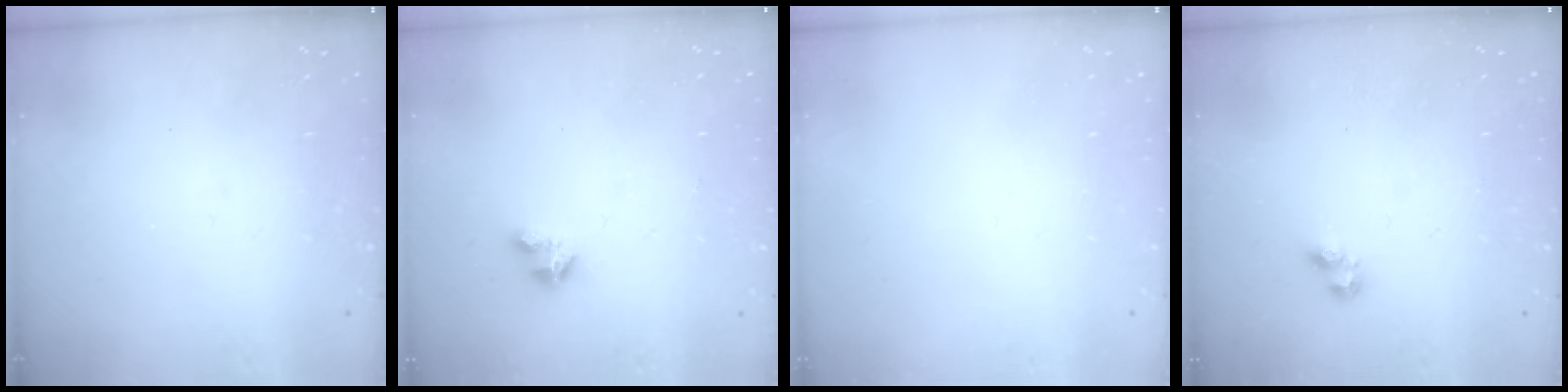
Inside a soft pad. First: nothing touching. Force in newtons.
{"total": 2.8, "press": 2.8, "slide": 0.2}
{"total": 0.0}
{"total": 2.4, "press": 2.3, "slide": 0.4}